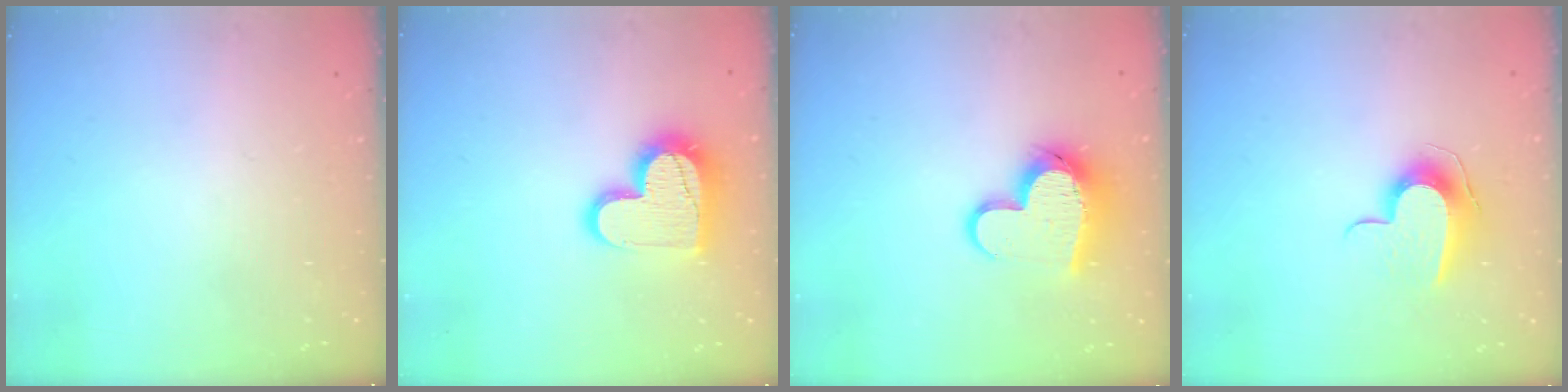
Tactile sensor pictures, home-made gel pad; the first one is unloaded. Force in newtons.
{"total": 14.8, "press": 14.7, "slide": 1.0}
{"total": 13.9, "press": 13.8, "slide": 1.8}
{"total": 9.5, "press": 9.5, "slide": 0.2}